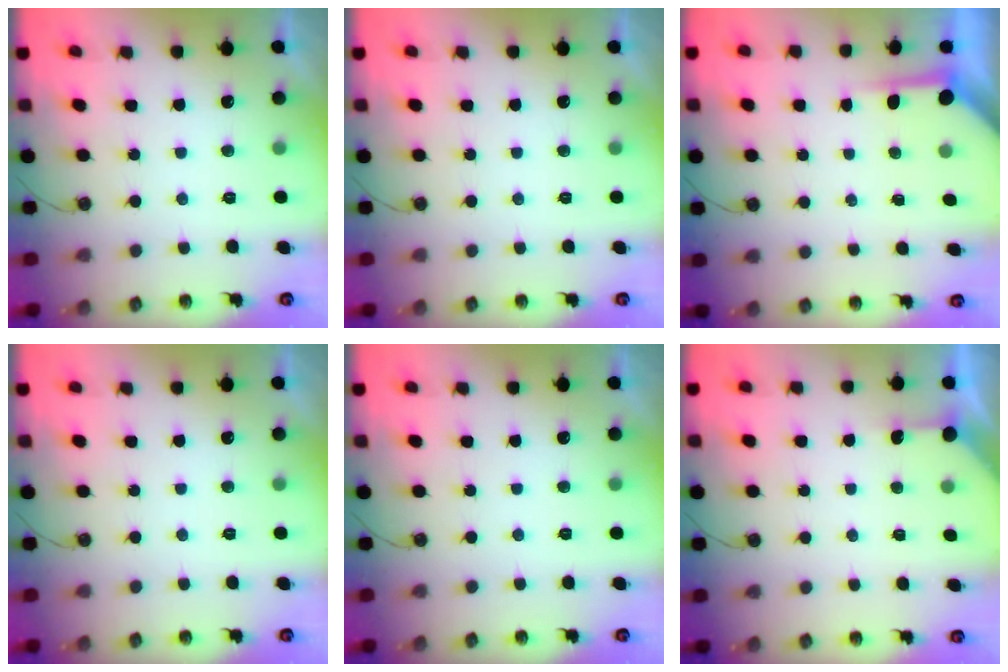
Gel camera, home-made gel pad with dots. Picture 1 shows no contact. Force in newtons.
{"total": 0.0}
{"total": 4.0, "press": 4.0, "slide": 0.4}
{"total": 0.0}
{"total": 0.0}
{"total": 2.4, "press": 2.4, "slide": 0.3}